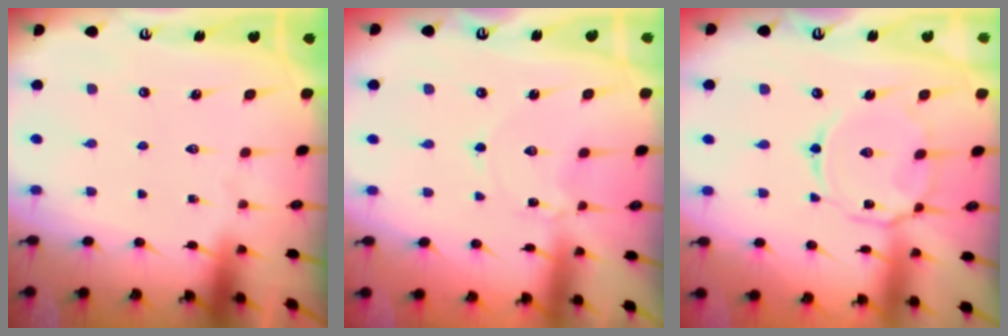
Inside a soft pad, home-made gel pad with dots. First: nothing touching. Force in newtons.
{"total": 1.6, "press": 1.6, "slide": 0.2}
{"total": 9.9, "press": 9.9, "slide": 0.8}